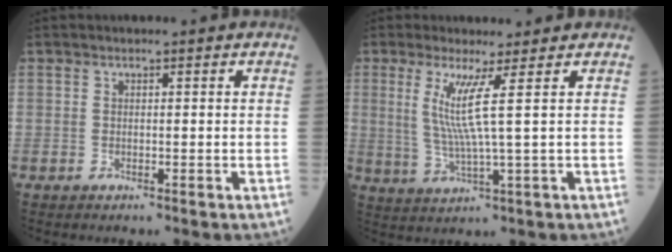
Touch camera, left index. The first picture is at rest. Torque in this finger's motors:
{"motor_torque": [0.08, -0.11, 0.57, 0.19]}